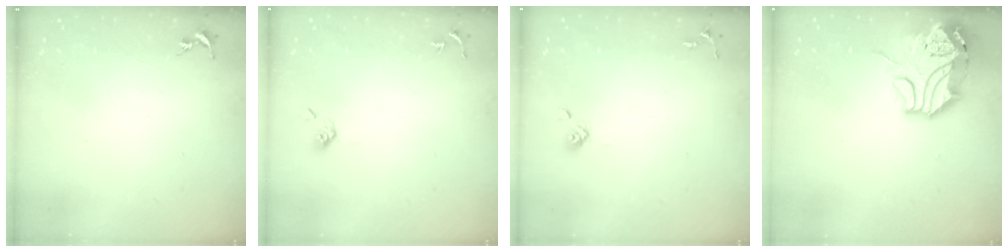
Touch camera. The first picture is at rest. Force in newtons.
{"total": 4.6, "press": 4.6, "slide": 0.7}
{"total": 3.9, "press": 3.6, "slide": 1.5}
{"total": 15.5, "press": 15.3, "slide": 2.3}